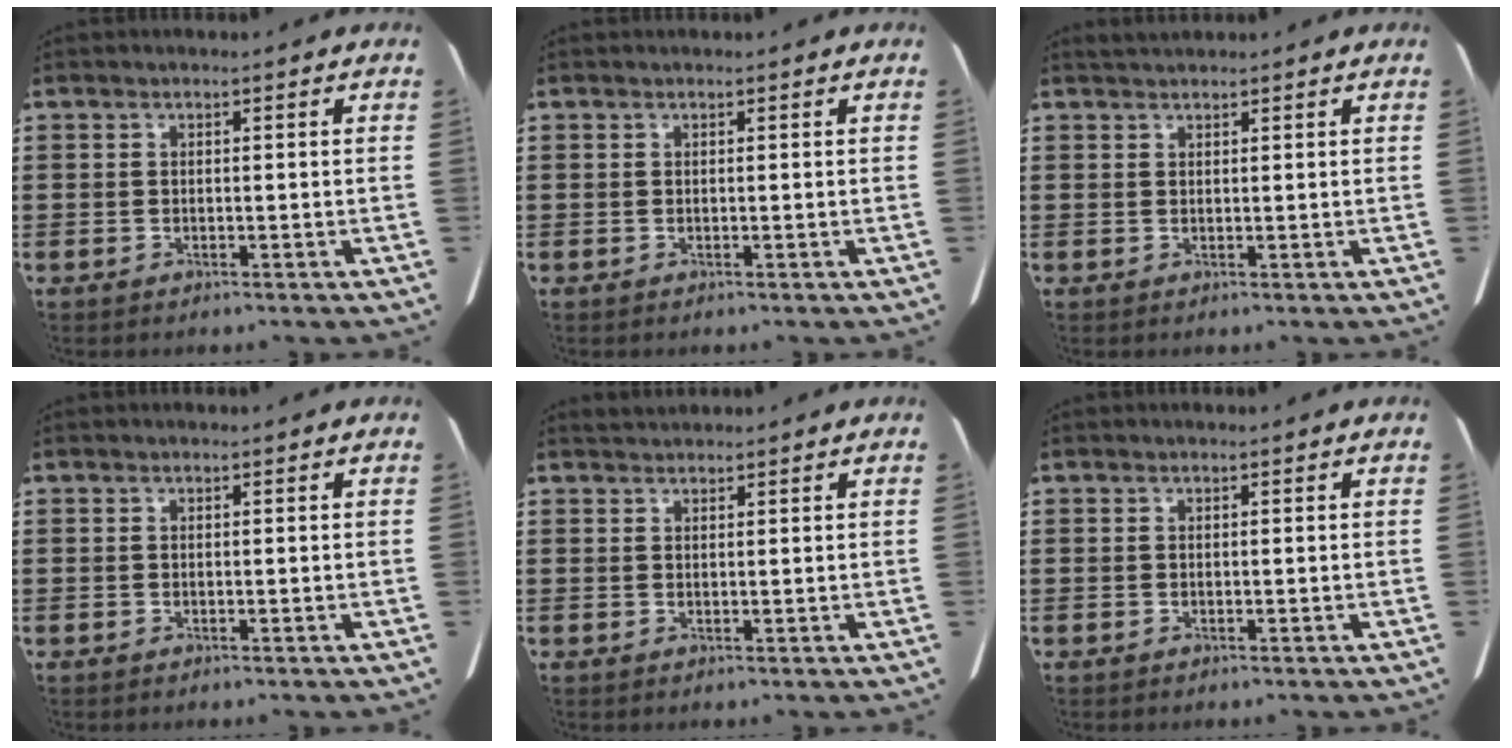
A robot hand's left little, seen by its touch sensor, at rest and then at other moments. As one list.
[{"total": 0.0}, {"total": 1.2, "force": [1.2, 0.1, 0.2], "torque": [-0.006, 0.002, 0.022]}, {"total": 0.0}, {"total": 1.2, "force": [1.2, 0.2, 0.0], "torque": [-0.002, 0.004, 0.022]}, {"total": 0.0}]